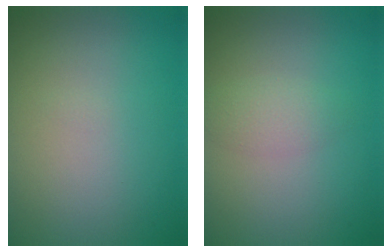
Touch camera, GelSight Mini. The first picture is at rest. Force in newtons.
{"total": 1.7, "press": 1.7, "slide": 0.1}